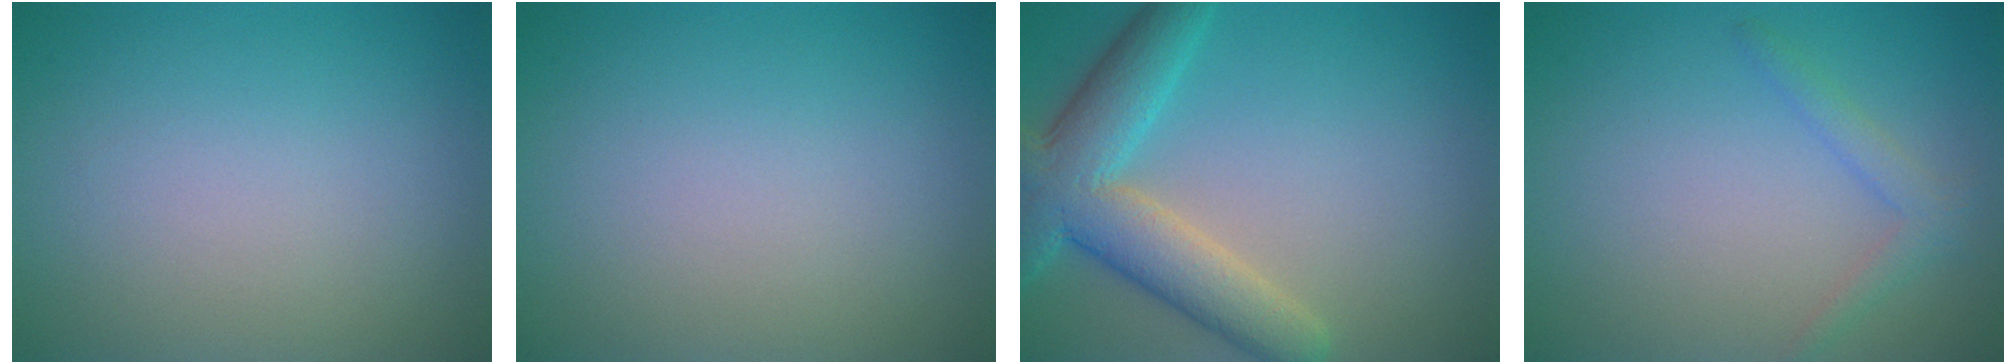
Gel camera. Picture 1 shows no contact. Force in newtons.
{"total": 0.0}
{"total": 6.2, "press": 6.2, "slide": 0.5}
{"total": 1.6, "press": 1.6, "slide": 0.1}